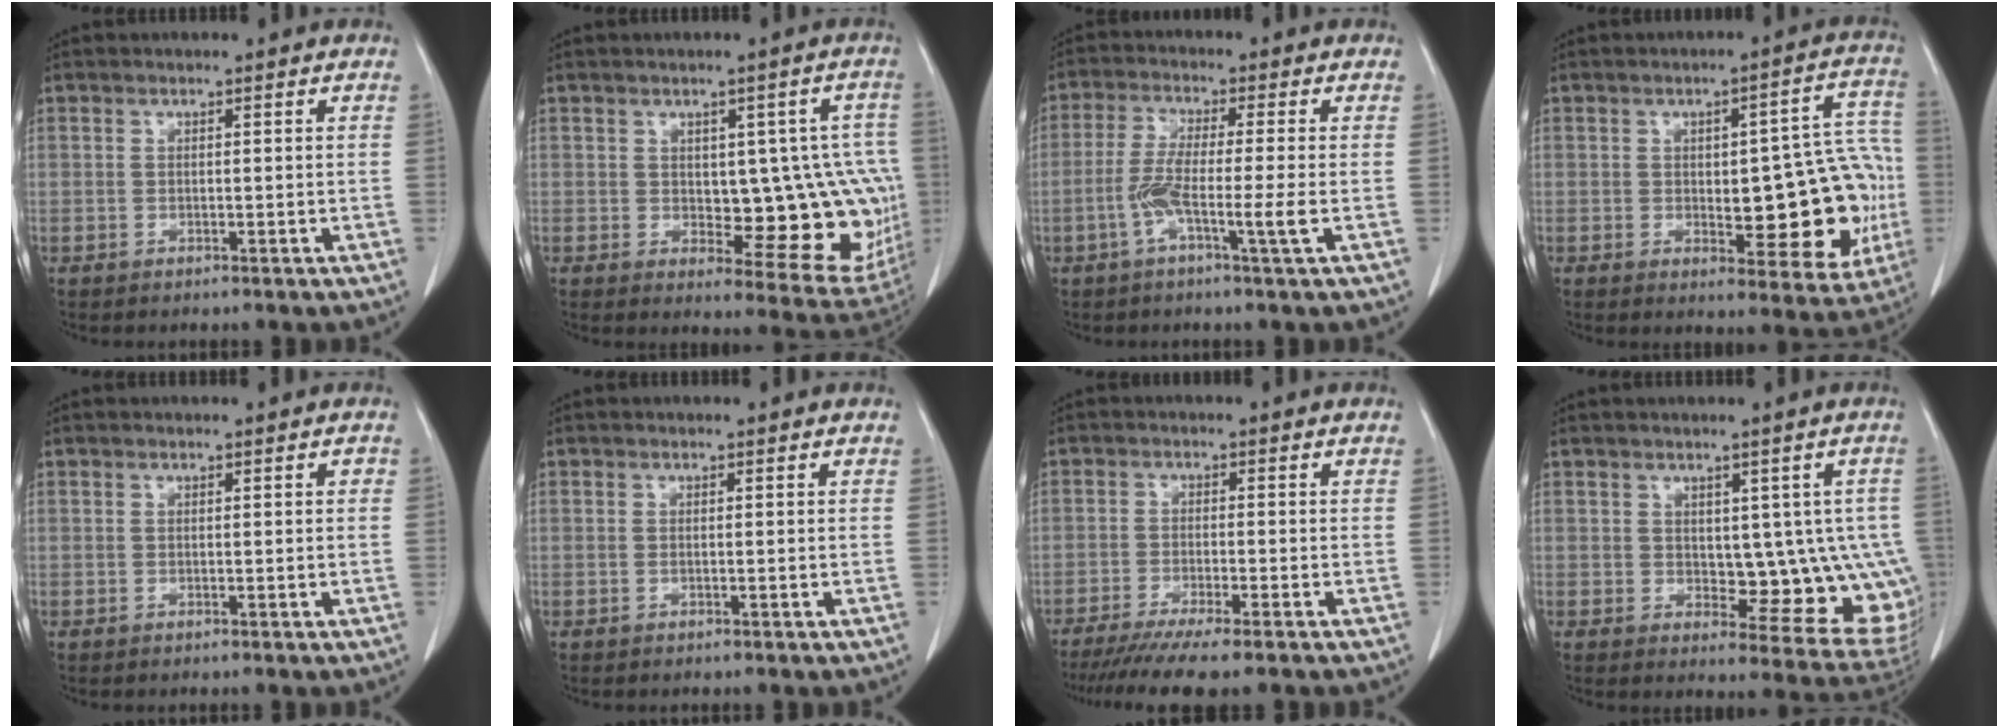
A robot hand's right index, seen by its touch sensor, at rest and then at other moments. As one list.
[{"total": 14.2, "force": [-0.3, 6.0, 12.8], "torque": [-0.113, 0.010, 0.011]}, {"total": 7.0, "force": [-2.2, -0.5, 6.7], "torque": [-0.129, -0.007, -0.045]}, {"total": 16.8, "force": [-1.9, 6.2, 15.5], "torque": [-0.156, 0.026, -0.009]}, {"total": 0.5, "force": [0.1, 0.3, 0.5], "torque": [-0.005, 0.003, 0.001]}, {"total": 0.0}, {"total": 9.9, "force": [-8.0, 0.0, 5.8], "torque": [-0.077, -0.023, -0.124]}, {"total": 11.4, "force": [0.3, 5.6, 10.0], "torque": [-0.096, 0.000, 0.017]}]